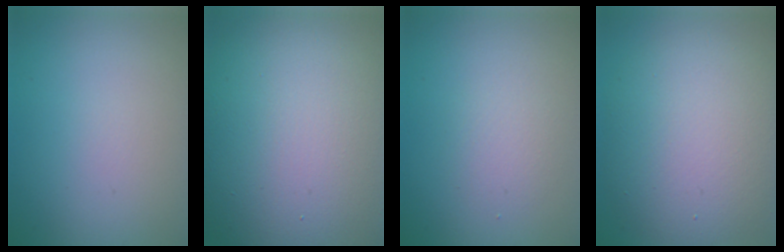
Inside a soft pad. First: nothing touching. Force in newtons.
{"total": 18.4, "press": 18.4, "slide": 0.8}
{"total": 1.6, "press": 1.6, "slide": 0.1}
{"total": 9.0, "press": 9.0, "slide": 0.2}